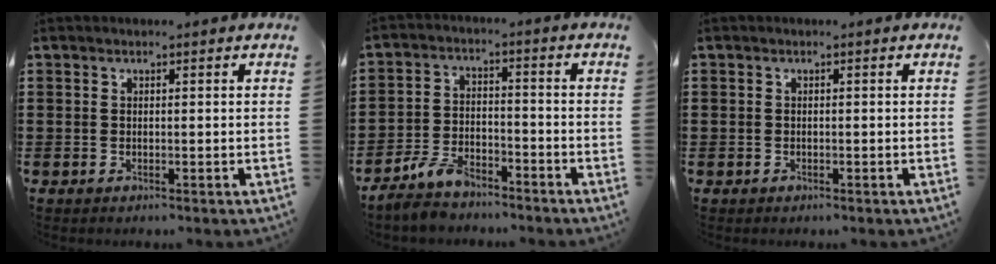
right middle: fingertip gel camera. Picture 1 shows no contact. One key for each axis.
{"total": 5.7, "fx": -5.1, "fy": 1.8, "fz": 1.8, "tx": -0.049, "ty": 0.003, "tz": -0.105}
{"total": 0.6, "fx": -0.4, "fy": 0.5, "fz": 0.0, "tx": 0.001, "ty": 0.004, "tz": -0.009}